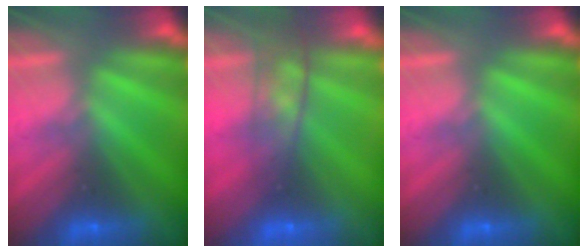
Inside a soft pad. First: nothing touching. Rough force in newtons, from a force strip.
{"total": 5.7}
{"total": 0.0}